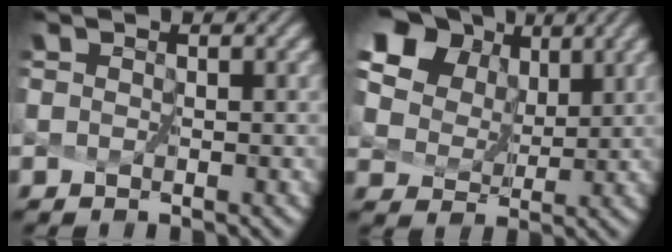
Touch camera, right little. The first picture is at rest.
{"total": 12.1, "force": [7.2, 8.0, 5.4], "torque": [-0.148, 0.018, 0.164]}